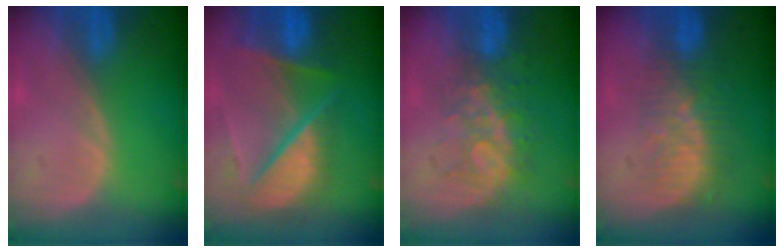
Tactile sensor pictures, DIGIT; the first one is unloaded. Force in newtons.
{"total": 10.6, "press": 8.7, "slide": 6.0}
{"total": 8.1, "press": 7.1, "slide": 3.9}
{"total": 8.4, "press": 7.5, "slide": 3.9}